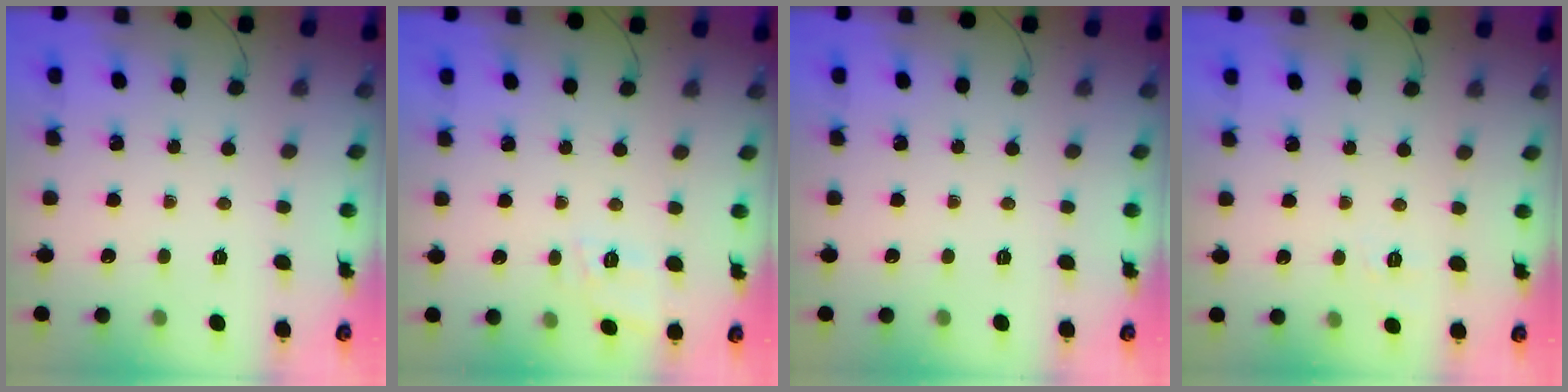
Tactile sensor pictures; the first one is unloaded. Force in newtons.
{"total": 9.3, "press": 9.2, "slide": 1.4}
{"total": 0.0}
{"total": 3.6, "press": 3.2, "slide": 1.7}